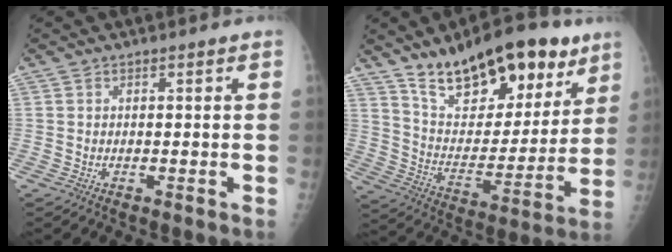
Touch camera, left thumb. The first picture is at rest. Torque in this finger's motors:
{"motor_torque": [0.87, 0.92, 1.47, -1.30, 0.14]}